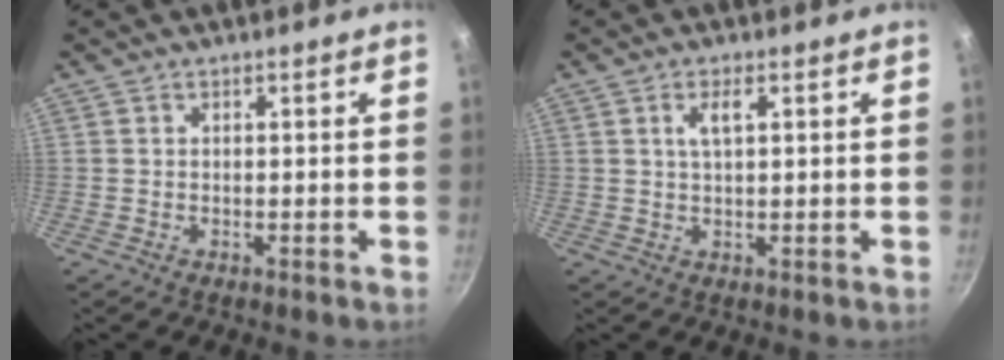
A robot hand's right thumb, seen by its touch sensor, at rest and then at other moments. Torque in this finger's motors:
{"motor_torque": [0.23, 0.12, 0.63, 0.57, 0.00]}